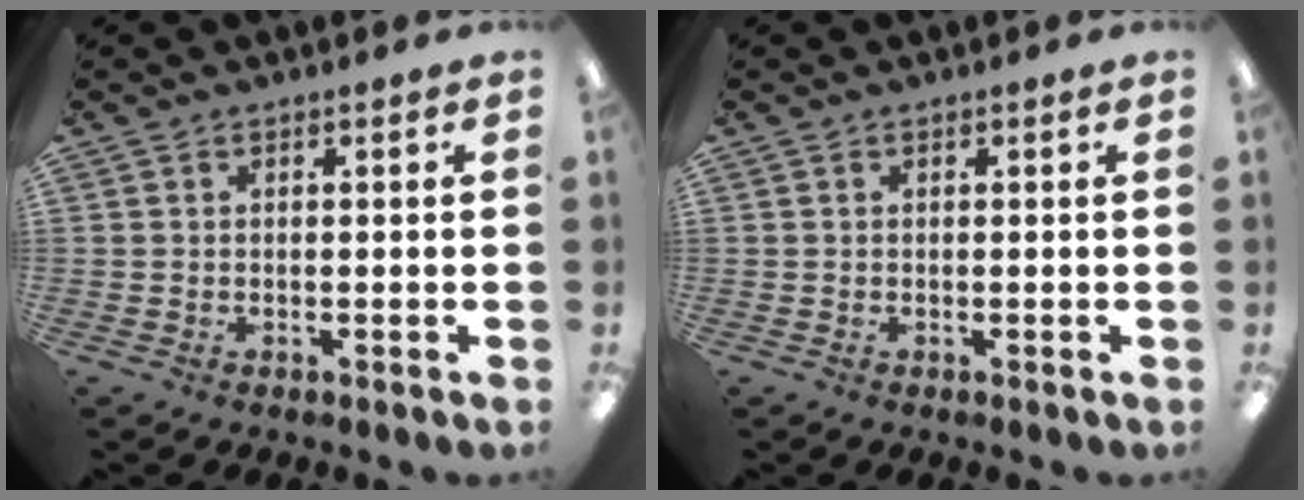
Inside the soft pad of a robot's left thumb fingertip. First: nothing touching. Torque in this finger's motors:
{"motor_torque": [0.00, 0.00, 0.00, 0.00, 0.00]}